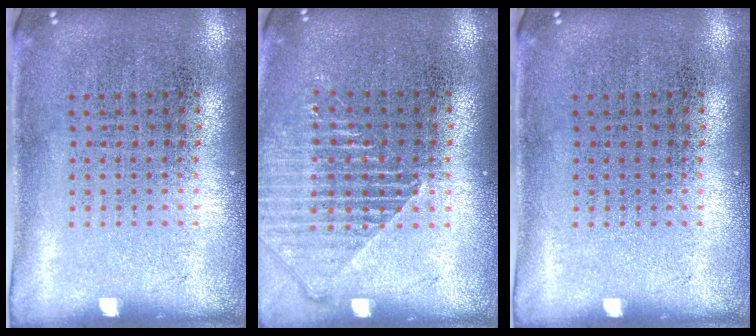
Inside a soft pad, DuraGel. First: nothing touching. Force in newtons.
{"total": 1.3, "press": 1.3, "slide": 0.4}
{"total": 0.0}